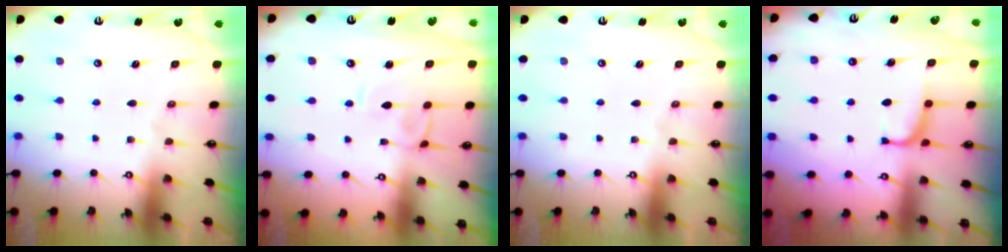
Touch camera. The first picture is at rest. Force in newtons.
{"total": 2.9, "press": 2.9, "slide": 0.1}
{"total": 0.0}
{"total": 0.8, "press": 0.6, "slide": 0.5}